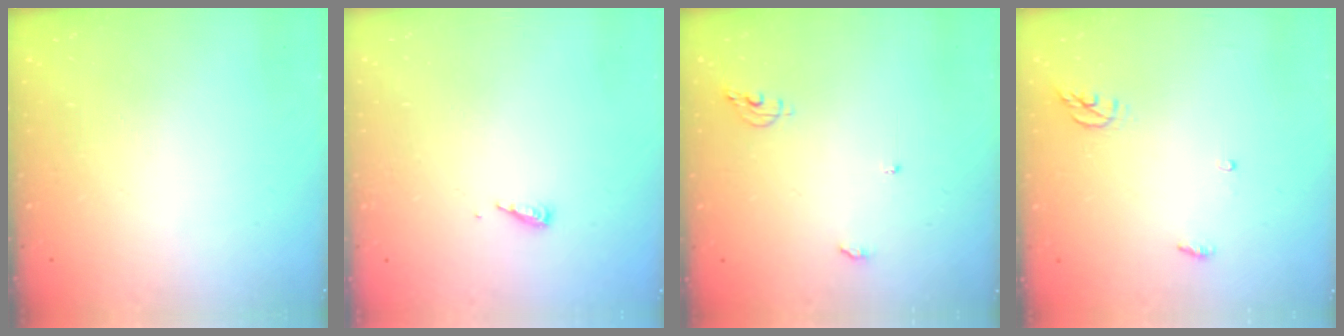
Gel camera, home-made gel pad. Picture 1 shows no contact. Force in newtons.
{"total": 4.7, "press": 4.6, "slide": 0.4}
{"total": 5.4, "press": 5.4, "slide": 0.4}
{"total": 4.0, "press": 3.9, "slide": 0.4}